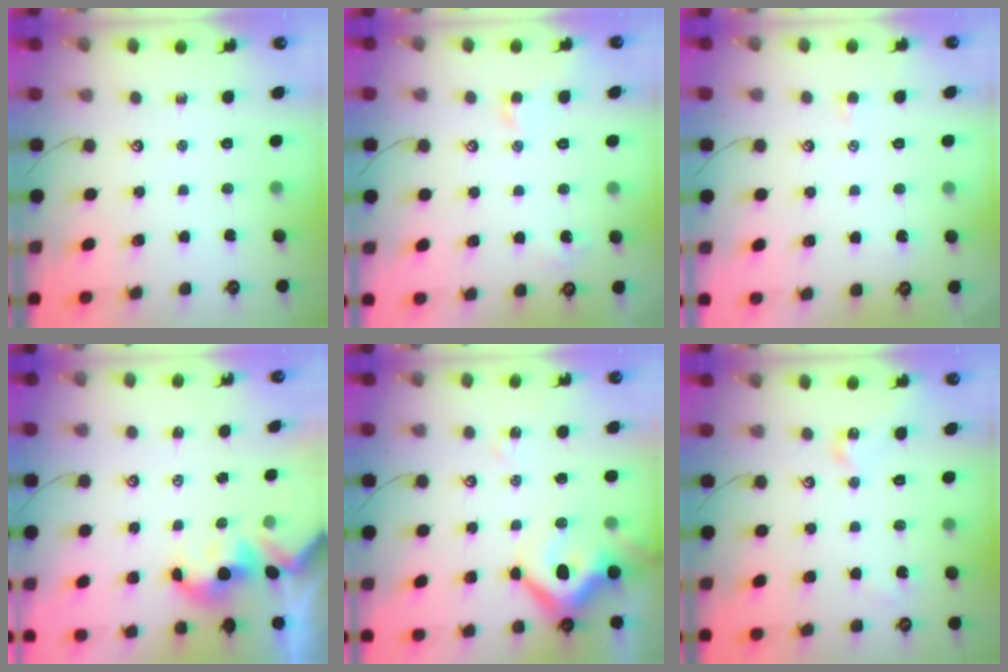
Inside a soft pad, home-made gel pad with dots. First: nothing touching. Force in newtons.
{"total": 2.9, "press": 2.8, "slide": 0.8}
{"total": 0.7, "press": 0.6, "slide": 0.4}
{"total": 1.9, "press": 1.9, "slide": 0.2}
{"total": 11.0, "press": 10.9, "slide": 1.3}
{"total": 7.8, "press": 7.8, "slide": 0.6}